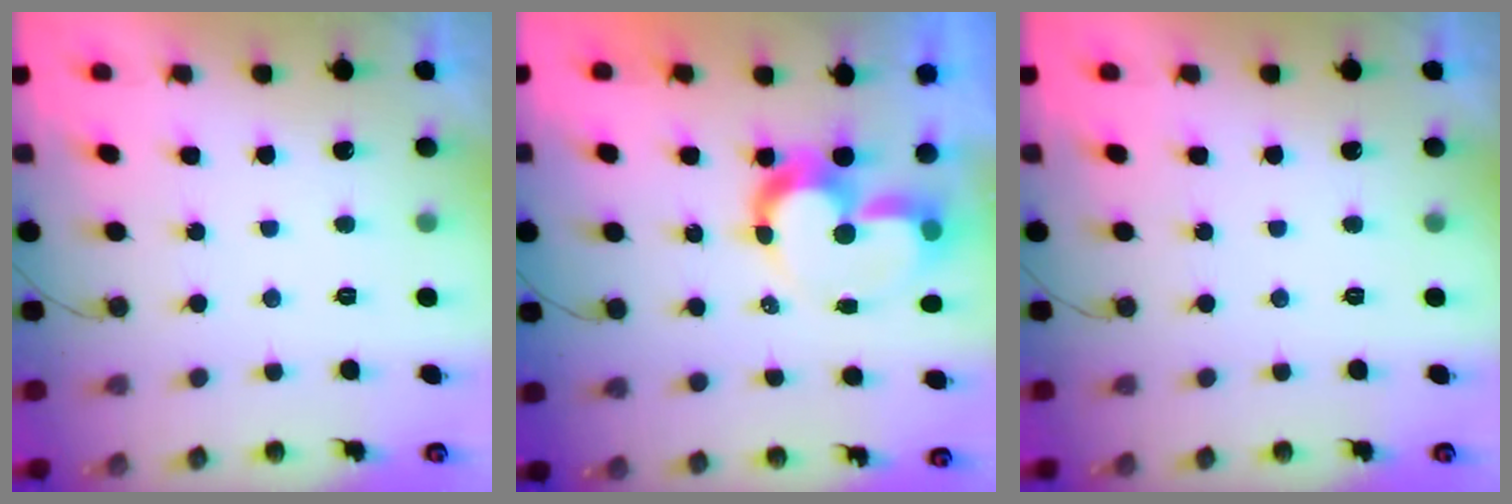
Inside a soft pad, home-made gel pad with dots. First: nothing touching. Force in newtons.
{"total": 10.8, "press": 10.8, "slide": 0.8}
{"total": 0.0}